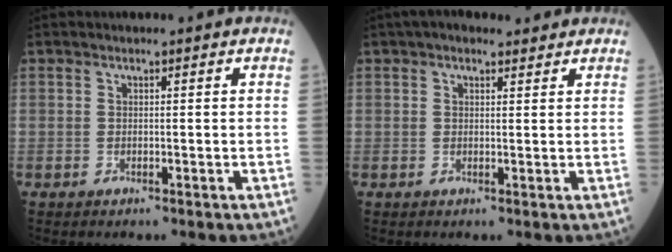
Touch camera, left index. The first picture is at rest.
{"total": 4.5, "force": [3.6, 1.7, 2.1], "torque": [-0.032, 0.032, 0.055]}